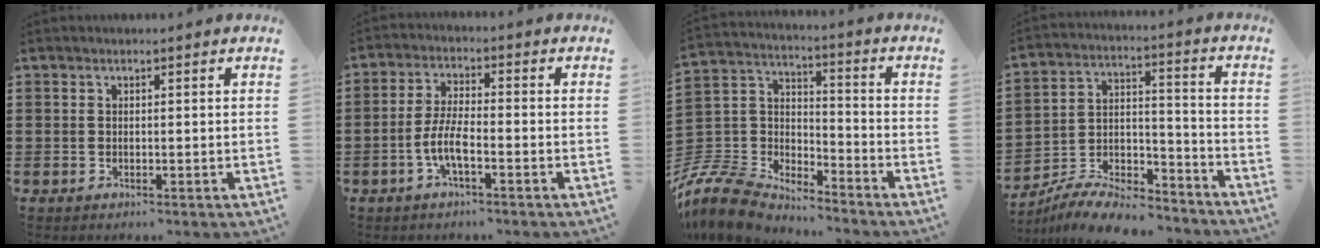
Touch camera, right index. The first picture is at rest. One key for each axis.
{"total": 5.5, "fx": -2.3, "fy": 1.4, "fz": 4.8, "tx": -0.122, "ty": -0.012, "tz": -0.053}
{"total": 8.9, "fx": -8.3, "fy": 2.8, "fz": 1.8, "tx": -0.090, "ty": -0.007, "tz": -0.176}
{"total": 8.9, "fx": -8.2, "fy": 2.0, "fz": 2.8, "tx": -0.048, "ty": 0.021, "tz": -0.159}